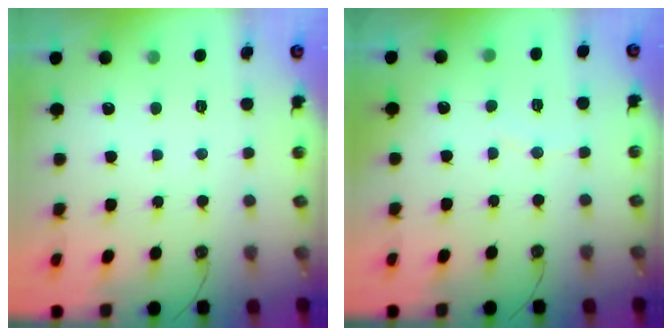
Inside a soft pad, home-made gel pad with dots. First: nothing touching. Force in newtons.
{"total": 3.8, "press": 3.6, "slide": 1.2}